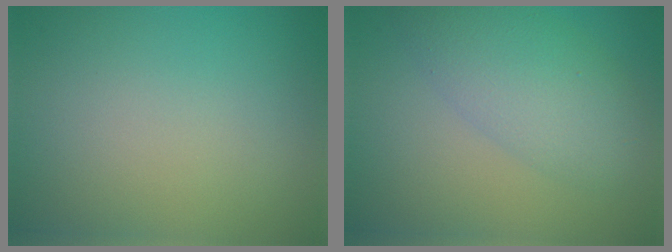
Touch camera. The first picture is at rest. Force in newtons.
{"total": 5.3, "press": 5.3, "slide": 0.1}